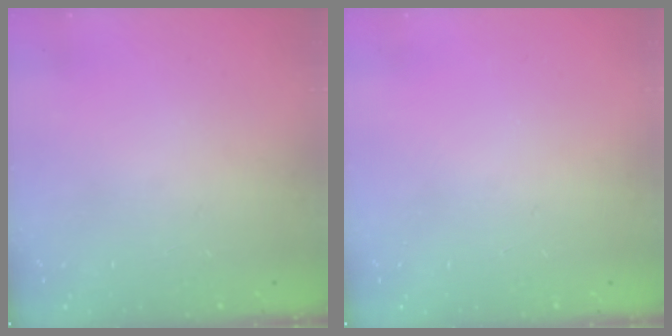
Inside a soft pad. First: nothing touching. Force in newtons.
{"total": 0.0}